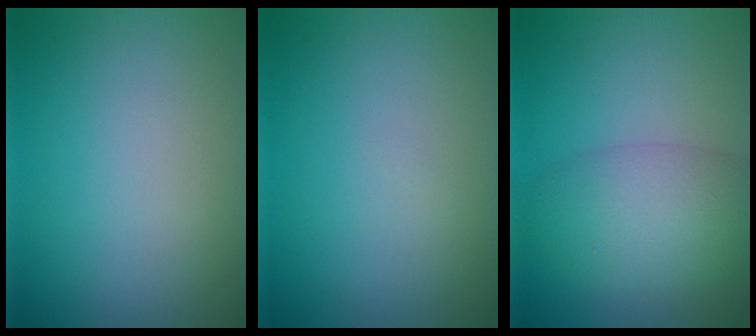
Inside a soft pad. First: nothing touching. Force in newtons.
{"total": 0.0}
{"total": 5.8, "press": 5.8, "slide": 0.3}